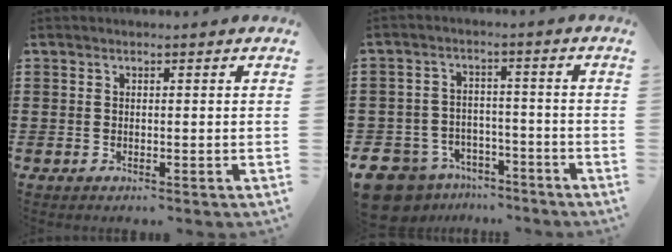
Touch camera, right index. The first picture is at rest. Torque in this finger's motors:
{"motor_torque": [0.24, 0.49, -0.19, -0.21]}